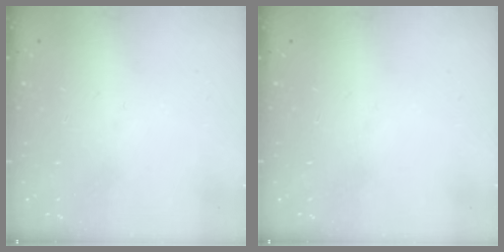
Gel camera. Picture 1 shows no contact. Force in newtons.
{"total": 0.0}